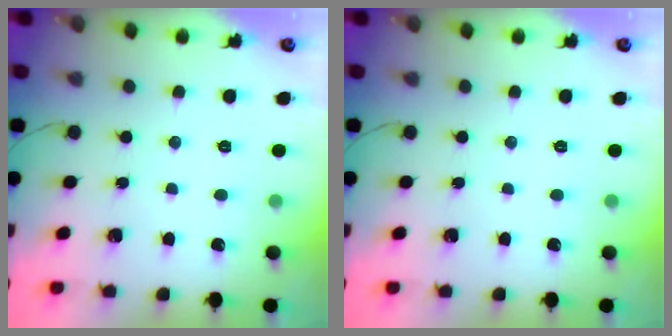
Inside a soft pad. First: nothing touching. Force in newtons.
{"total": 0.0}